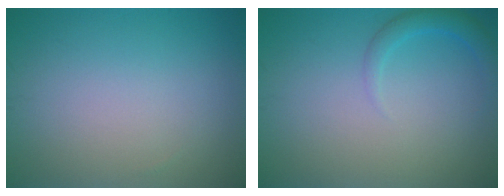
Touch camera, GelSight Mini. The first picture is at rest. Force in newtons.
{"total": 1.8, "press": 1.8, "slide": 0.2}